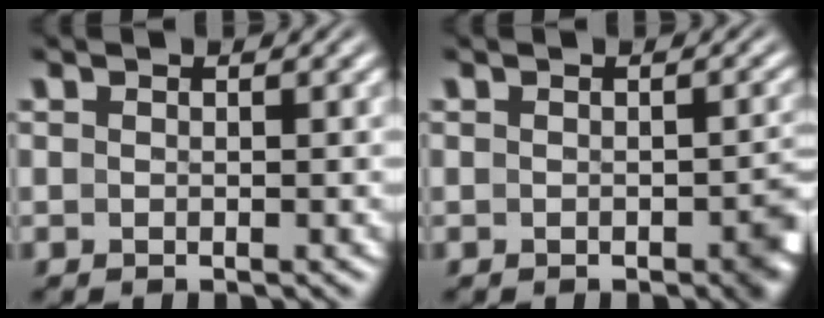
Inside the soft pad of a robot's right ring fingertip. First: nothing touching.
{"total": 2.3, "force": [-1.1, 1.0, 1.8], "torque": [-0.017, -0.003, -0.017]}